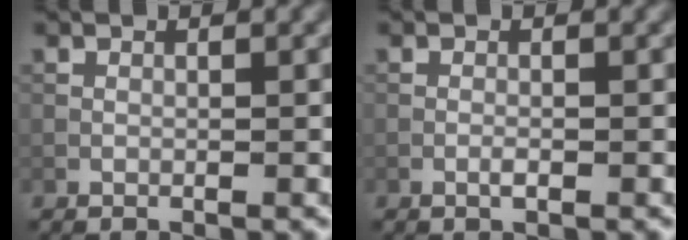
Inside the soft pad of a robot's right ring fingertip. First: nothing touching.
{"total": 0.6, "force": [-0.3, 0.1, 0.5], "torque": [-0.012, 0.000, -0.007]}